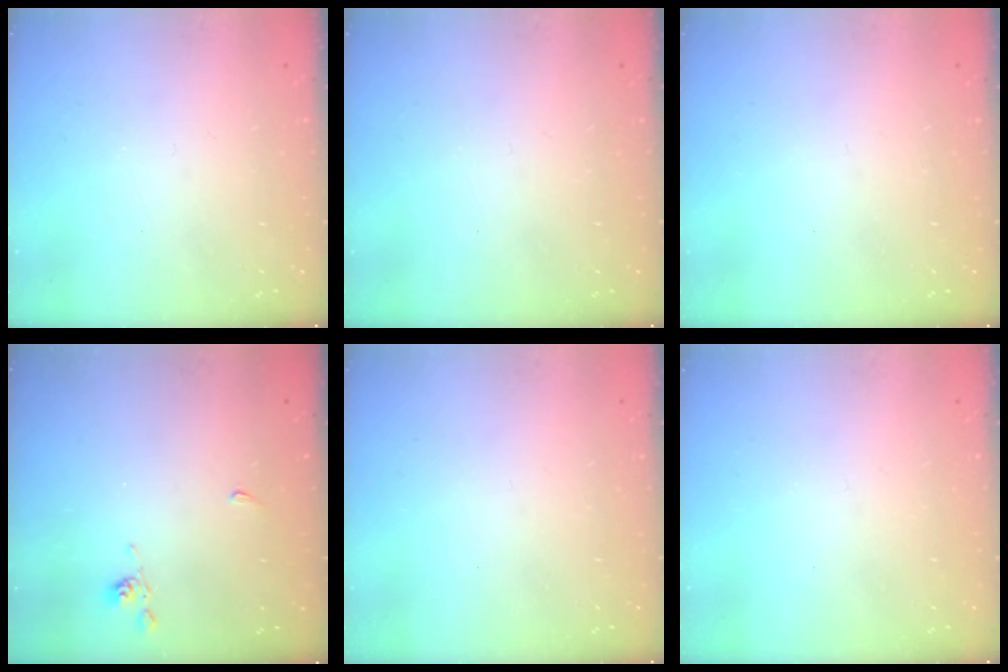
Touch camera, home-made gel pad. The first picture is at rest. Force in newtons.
{"total": 0.0}
{"total": 0.0}
{"total": 2.2, "press": 2.2, "slide": 0.5}
{"total": 0.0}
{"total": 0.0}